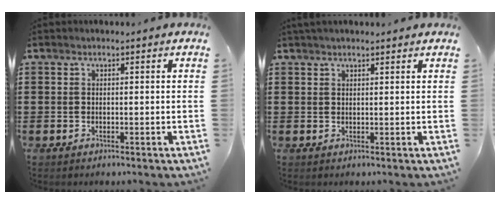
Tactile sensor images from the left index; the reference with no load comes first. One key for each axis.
{"total": 1.4, "fx": 1.2, "fy": 0.2, "fz": 0.6, "tx": -0.013, "ty": 0.001, "tz": 0.024}